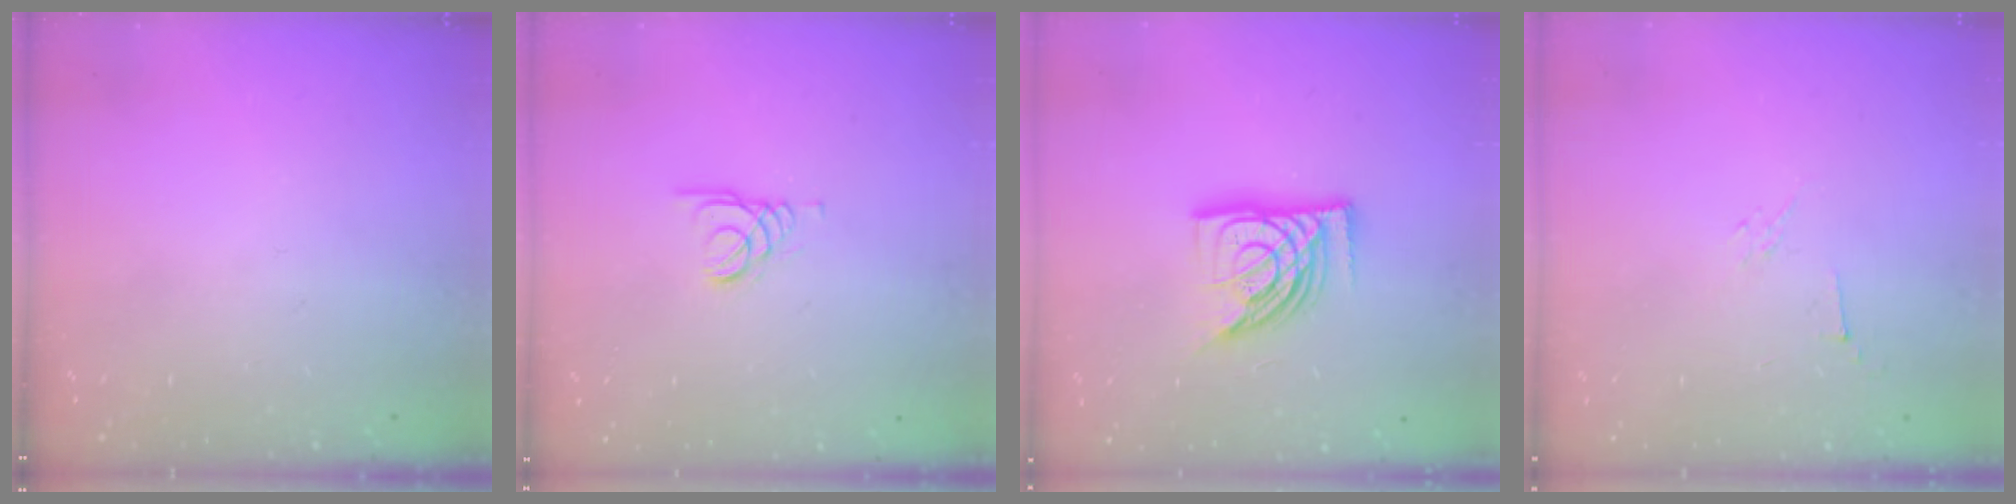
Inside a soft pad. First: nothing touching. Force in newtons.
{"total": 1.5, "press": 1.5, "slide": 0.1}
{"total": 14.1, "press": 14.0, "slide": 1.8}
{"total": 2.9, "press": 2.8, "slide": 0.8}